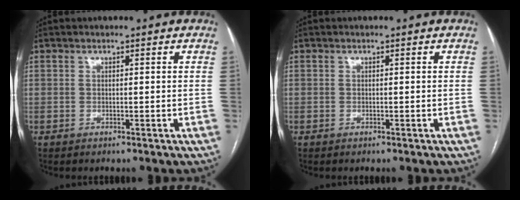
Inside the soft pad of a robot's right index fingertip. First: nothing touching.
{"total": 0.0}